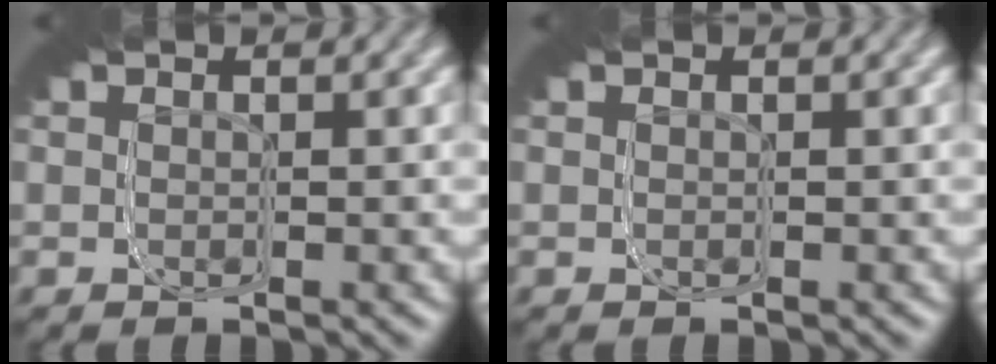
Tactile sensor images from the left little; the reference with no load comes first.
{"total": 0.0}